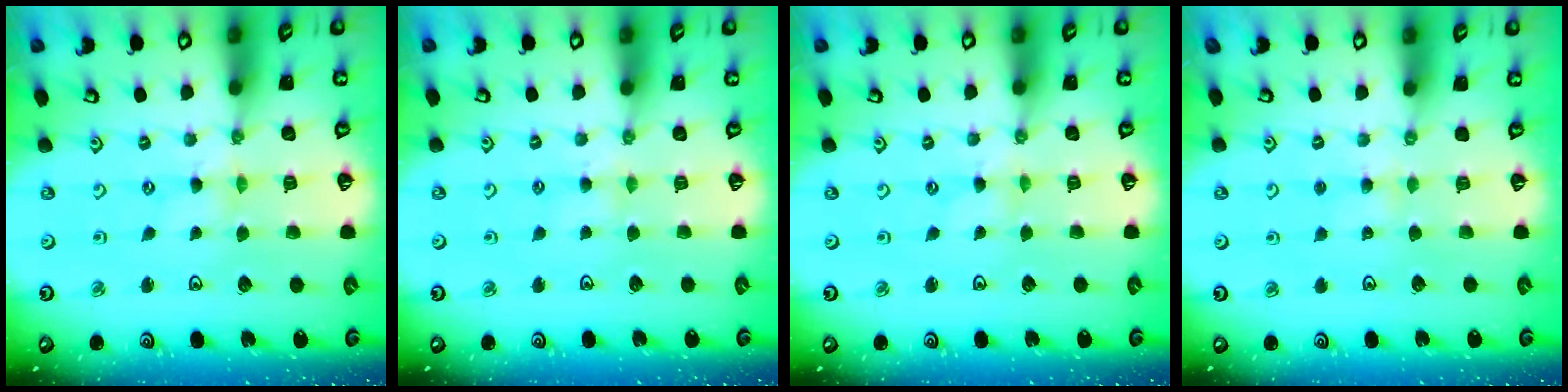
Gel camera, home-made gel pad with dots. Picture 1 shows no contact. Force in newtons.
{"total": 3.0, "press": 2.9, "slide": 0.5}
{"total": 0.0}
{"total": 2.9, "press": 2.9, "slide": 0.4}